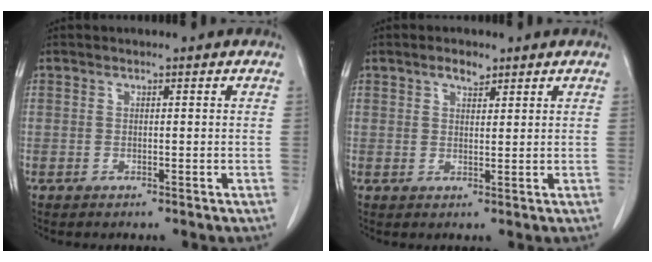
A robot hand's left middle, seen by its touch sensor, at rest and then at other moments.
{"total": 2.3, "force": [1.7, 1.0, 1.3], "torque": [-0.024, 0.001, 0.028]}